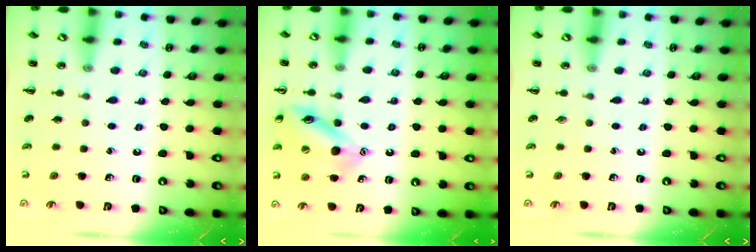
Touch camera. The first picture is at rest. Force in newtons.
{"total": 13.3, "press": 13.3, "slide": 1.2}
{"total": 0.0}